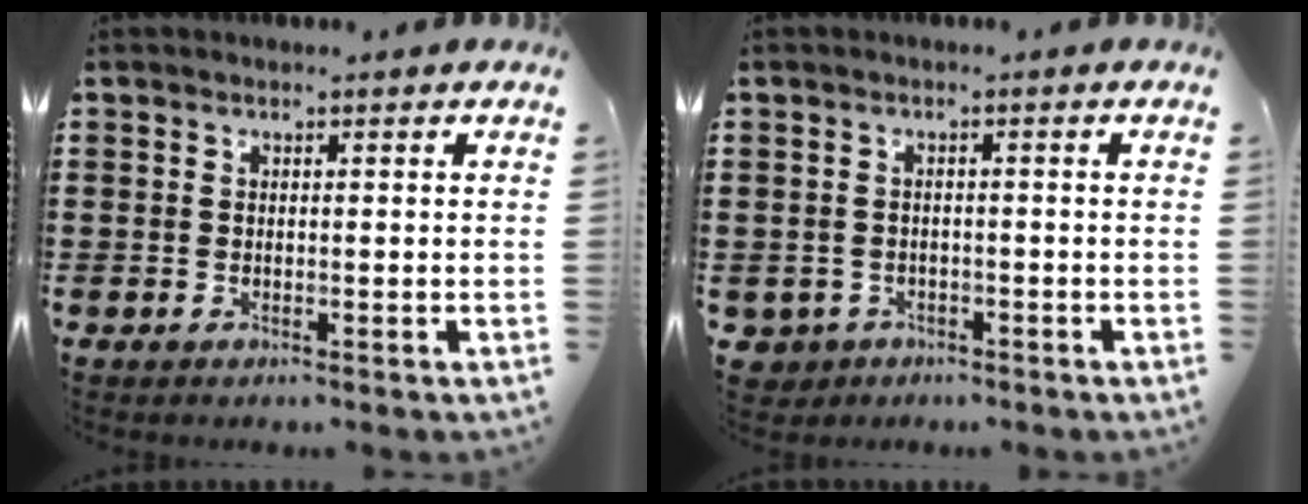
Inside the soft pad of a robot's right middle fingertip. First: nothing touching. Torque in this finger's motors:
{"motor_torque": [-0.25, -0.01, 0.03, -0.01]}